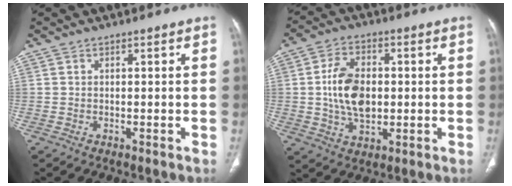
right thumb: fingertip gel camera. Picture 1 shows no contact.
{"total": 10.8, "force": [0.3, 6.8, 8.3], "torque": [-0.140, 0.002, 0.008]}